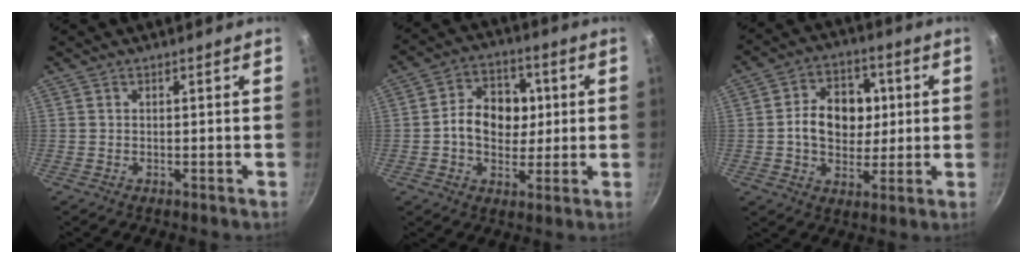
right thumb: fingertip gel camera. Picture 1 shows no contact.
{"total": 11.8, "force": [0.5, 9.1, 7.5], "torque": [-0.084, 0.013, -0.005]}
{"total": 12.7, "force": [1.0, 9.7, 8.1], "torque": [-0.088, 0.010, 0.007]}